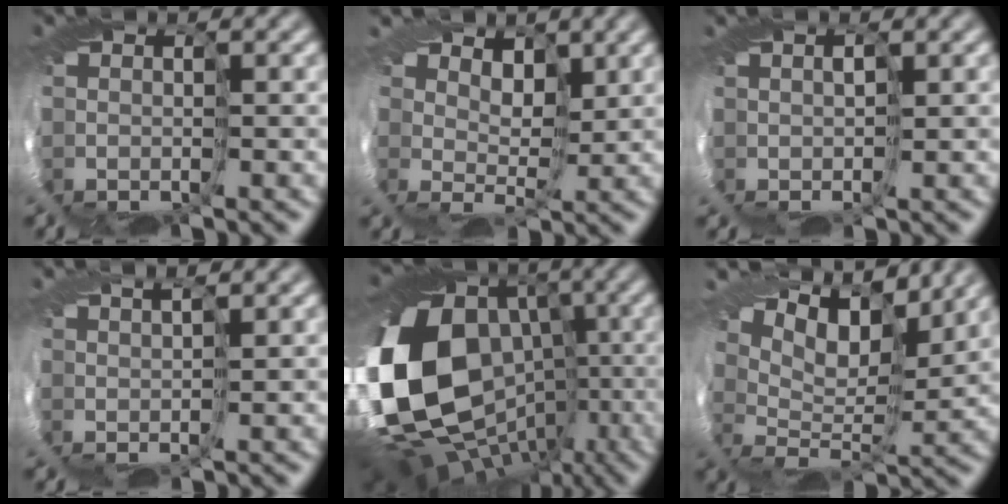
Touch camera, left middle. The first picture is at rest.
{"total": 3.0, "force": [3.0, -0.1, -0.2], "torque": [0.014, 0.008, 0.013]}
{"total": 1.7, "force": [0.8, -1.2, -0.8], "torque": [0.019, 0.016, 0.005]}
{"total": 2.9, "force": [1.9, -2.1, -0.7], "torque": [0.023, 0.027, 0.001]}
{"total": 17.7, "force": [-4.0, 13.8, 10.2], "torque": [-0.200, -0.012, -0.123]}
{"total": 7.9, "force": [7.1, 0.7, 3.4], "torque": [-0.069, 0.020, 0.077]}